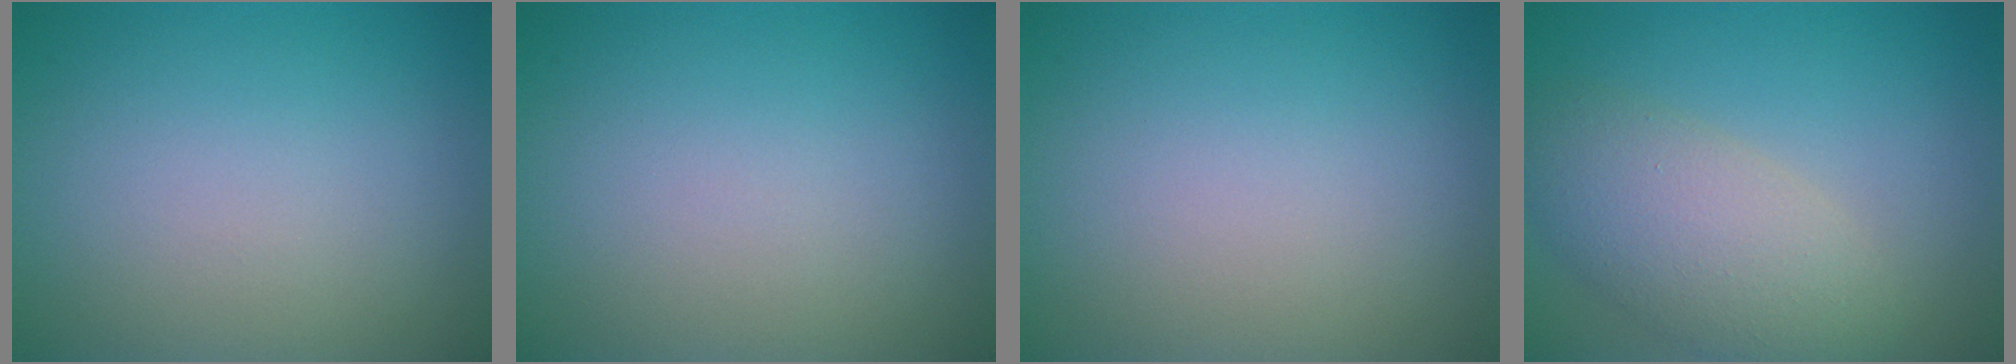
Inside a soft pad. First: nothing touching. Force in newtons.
{"total": 0.0}
{"total": 0.0}
{"total": 5.6, "press": 5.6, "slide": 0.3}